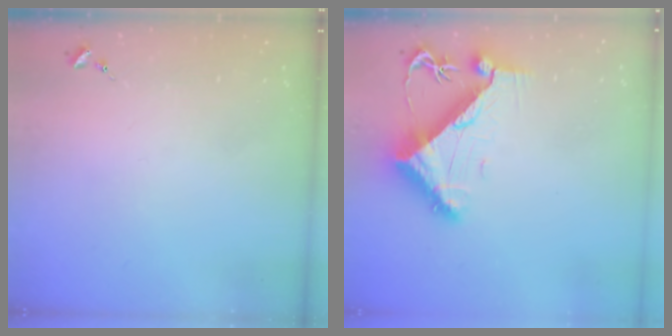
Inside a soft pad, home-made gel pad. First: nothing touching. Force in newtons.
{"total": 10.3, "press": 10.2, "slide": 1.5}